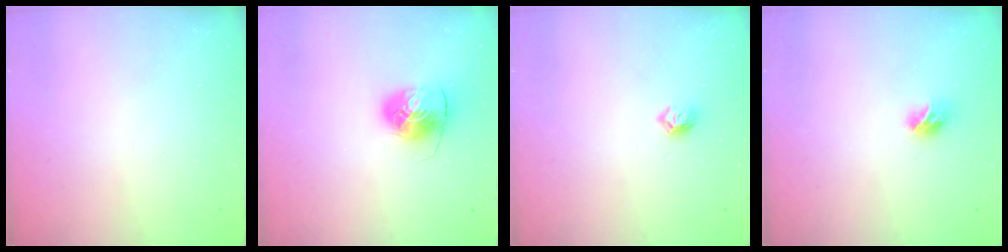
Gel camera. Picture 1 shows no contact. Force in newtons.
{"total": 8.6, "press": 8.6, "slide": 0.6}
{"total": 5.6, "press": 5.6, "slide": 0.8}
{"total": 7.5, "press": 7.5, "slide": 0.1}